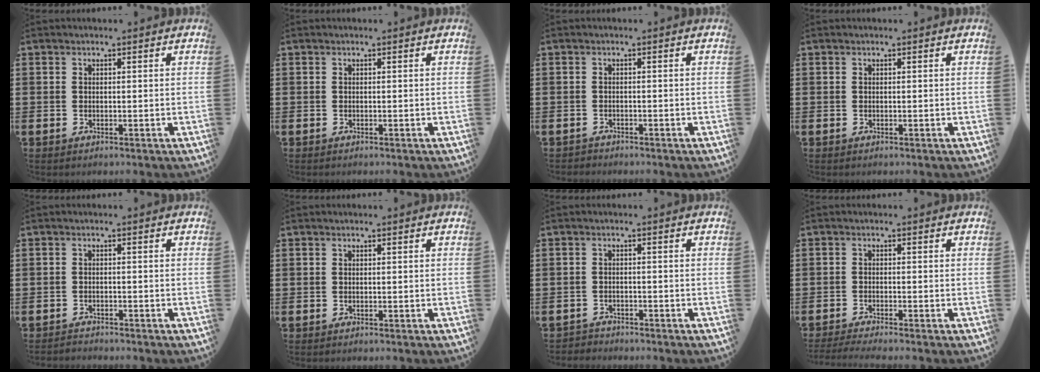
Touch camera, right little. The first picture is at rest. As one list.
[{"total": 0.0}, {"total": 0.6, "force": [-0.6, 0.2, -0.1], "torque": [0.000, 0.001, -0.014]}, {"total": 0.0}, {"total": 1.0, "force": [-1.0, 0.1, -0.1], "torque": [-0.002, 0.004, -0.022]}, {"total": 0.0}, {"total": 1.2, "force": [-1.2, 0.3, -0.2], "torque": [0.000, 0.004, -0.028]}, {"total": 1.3, "force": [-1.0, 0.0, 0.7], "torque": [-0.012, 0.002, -0.020]}]